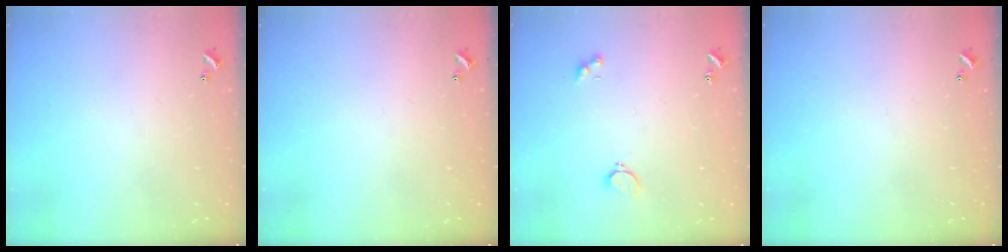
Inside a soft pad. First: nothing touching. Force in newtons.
{"total": 0.0}
{"total": 1.8, "press": 1.7, "slide": 0.5}
{"total": 0.0}